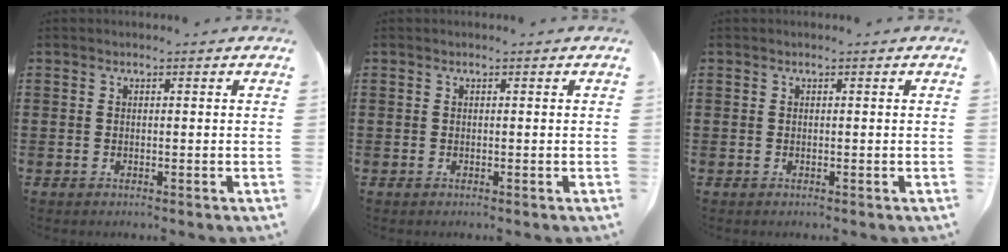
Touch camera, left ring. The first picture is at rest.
{"total": 0.0}
{"total": 0.0}